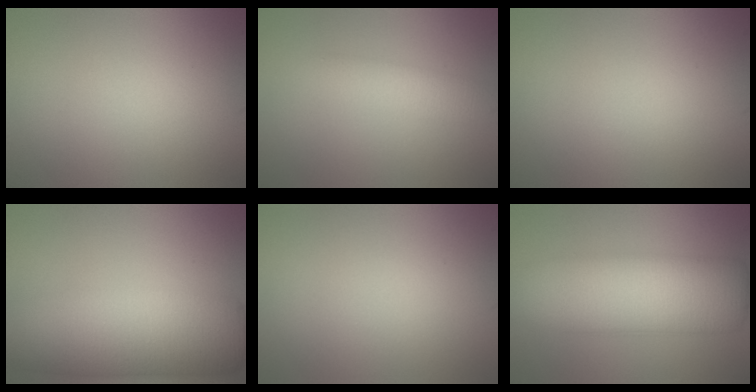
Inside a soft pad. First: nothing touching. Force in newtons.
{"total": 3.0, "press": 3.0, "slide": 0.1}
{"total": 0.0}
{"total": 12.8, "press": 12.8, "slide": 0.9}
{"total": 0.0}
{"total": 10.9, "press": 10.9, "slide": 0.5}